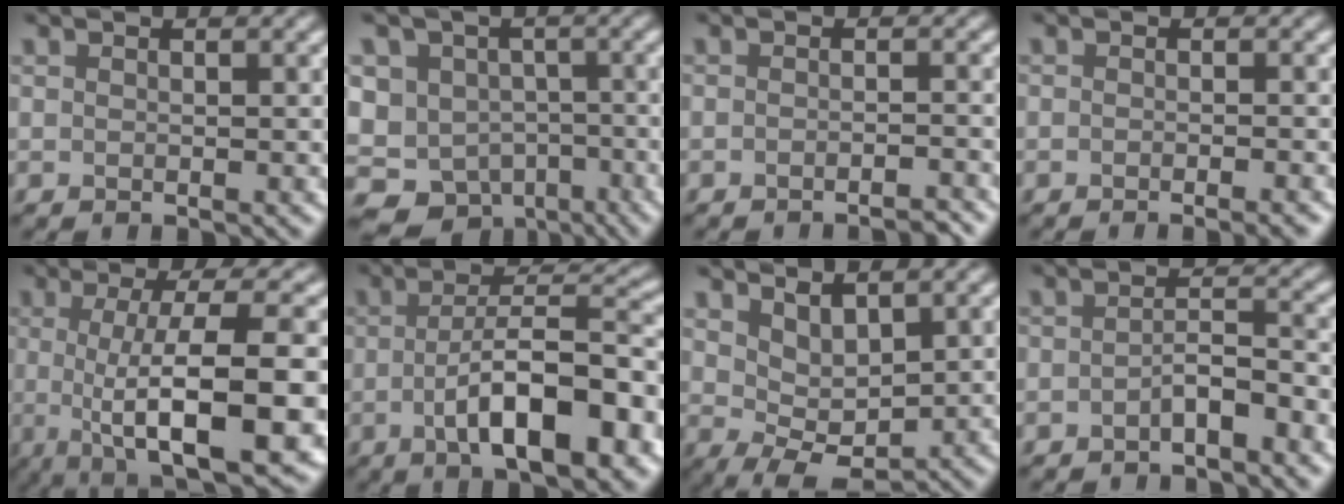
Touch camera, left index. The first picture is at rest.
{"total": 11.1, "force": [-6.0, 8.7, 3.3], "torque": [-0.066, -0.021, -0.087]}
{"total": 1.8, "force": [-1.7, 0.1, 0.7], "torque": [-0.001, -0.001, -0.032]}
{"total": 1.8, "force": [-1.2, 0.3, 1.3], "torque": [-0.009, -0.005, -0.020]}
{"total": 12.7, "force": [-2.4, 3.3, 12.1], "torque": [-0.154, -0.006, -0.032]}
{"total": 10.3, "force": [-3.1, 3.3, 9.2], "torque": [-0.135, 0.002, -0.052]}
{"total": 2.7, "force": [1.2, 1.4, 2.0], "torque": [-0.043, -0.014, 0.023]}
{"total": 2.5, "force": [-1.8, 0.7, 1.6], "torque": [-0.028, 0.009, -0.035]}